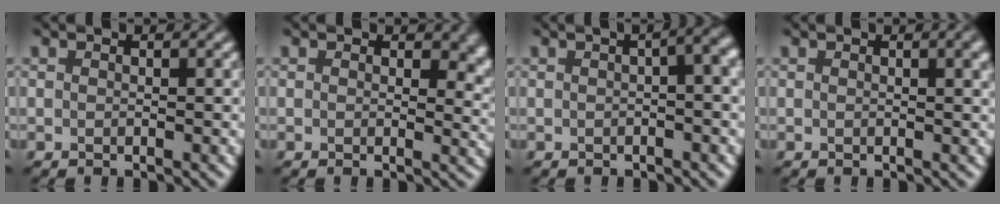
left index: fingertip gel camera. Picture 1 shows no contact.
{"total": 3.3, "force": [1.0, 2.0, 2.4], "torque": [-0.021, -0.010, 0.009]}
{"total": 5.9, "force": [1.1, 2.5, 5.2], "torque": [-0.034, 0.024, 0.001]}
{"total": 2.4, "force": [0.8, 0.8, 2.1], "torque": [-0.015, 0.006, 0.009]}